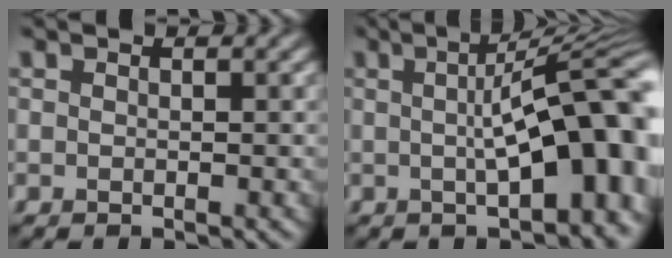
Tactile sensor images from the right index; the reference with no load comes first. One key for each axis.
{"total": 14.8, "fx": 0.2, "fy": 5.0, "fz": 13.9, "tx": -0.147, "ty": 0.013, "tz": 0.000}